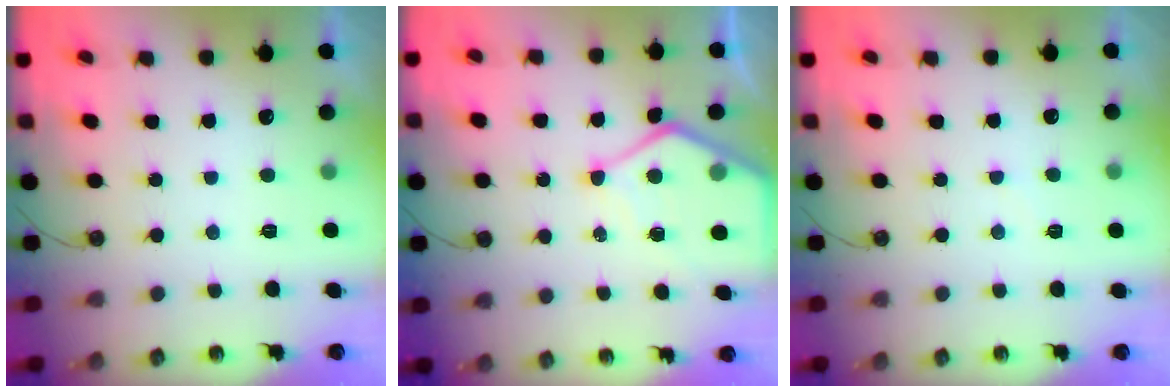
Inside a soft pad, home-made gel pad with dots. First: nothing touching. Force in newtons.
{"total": 11.0, "press": 11.0, "slide": 1.0}
{"total": 2.1, "press": 2.1, "slide": 0.3}